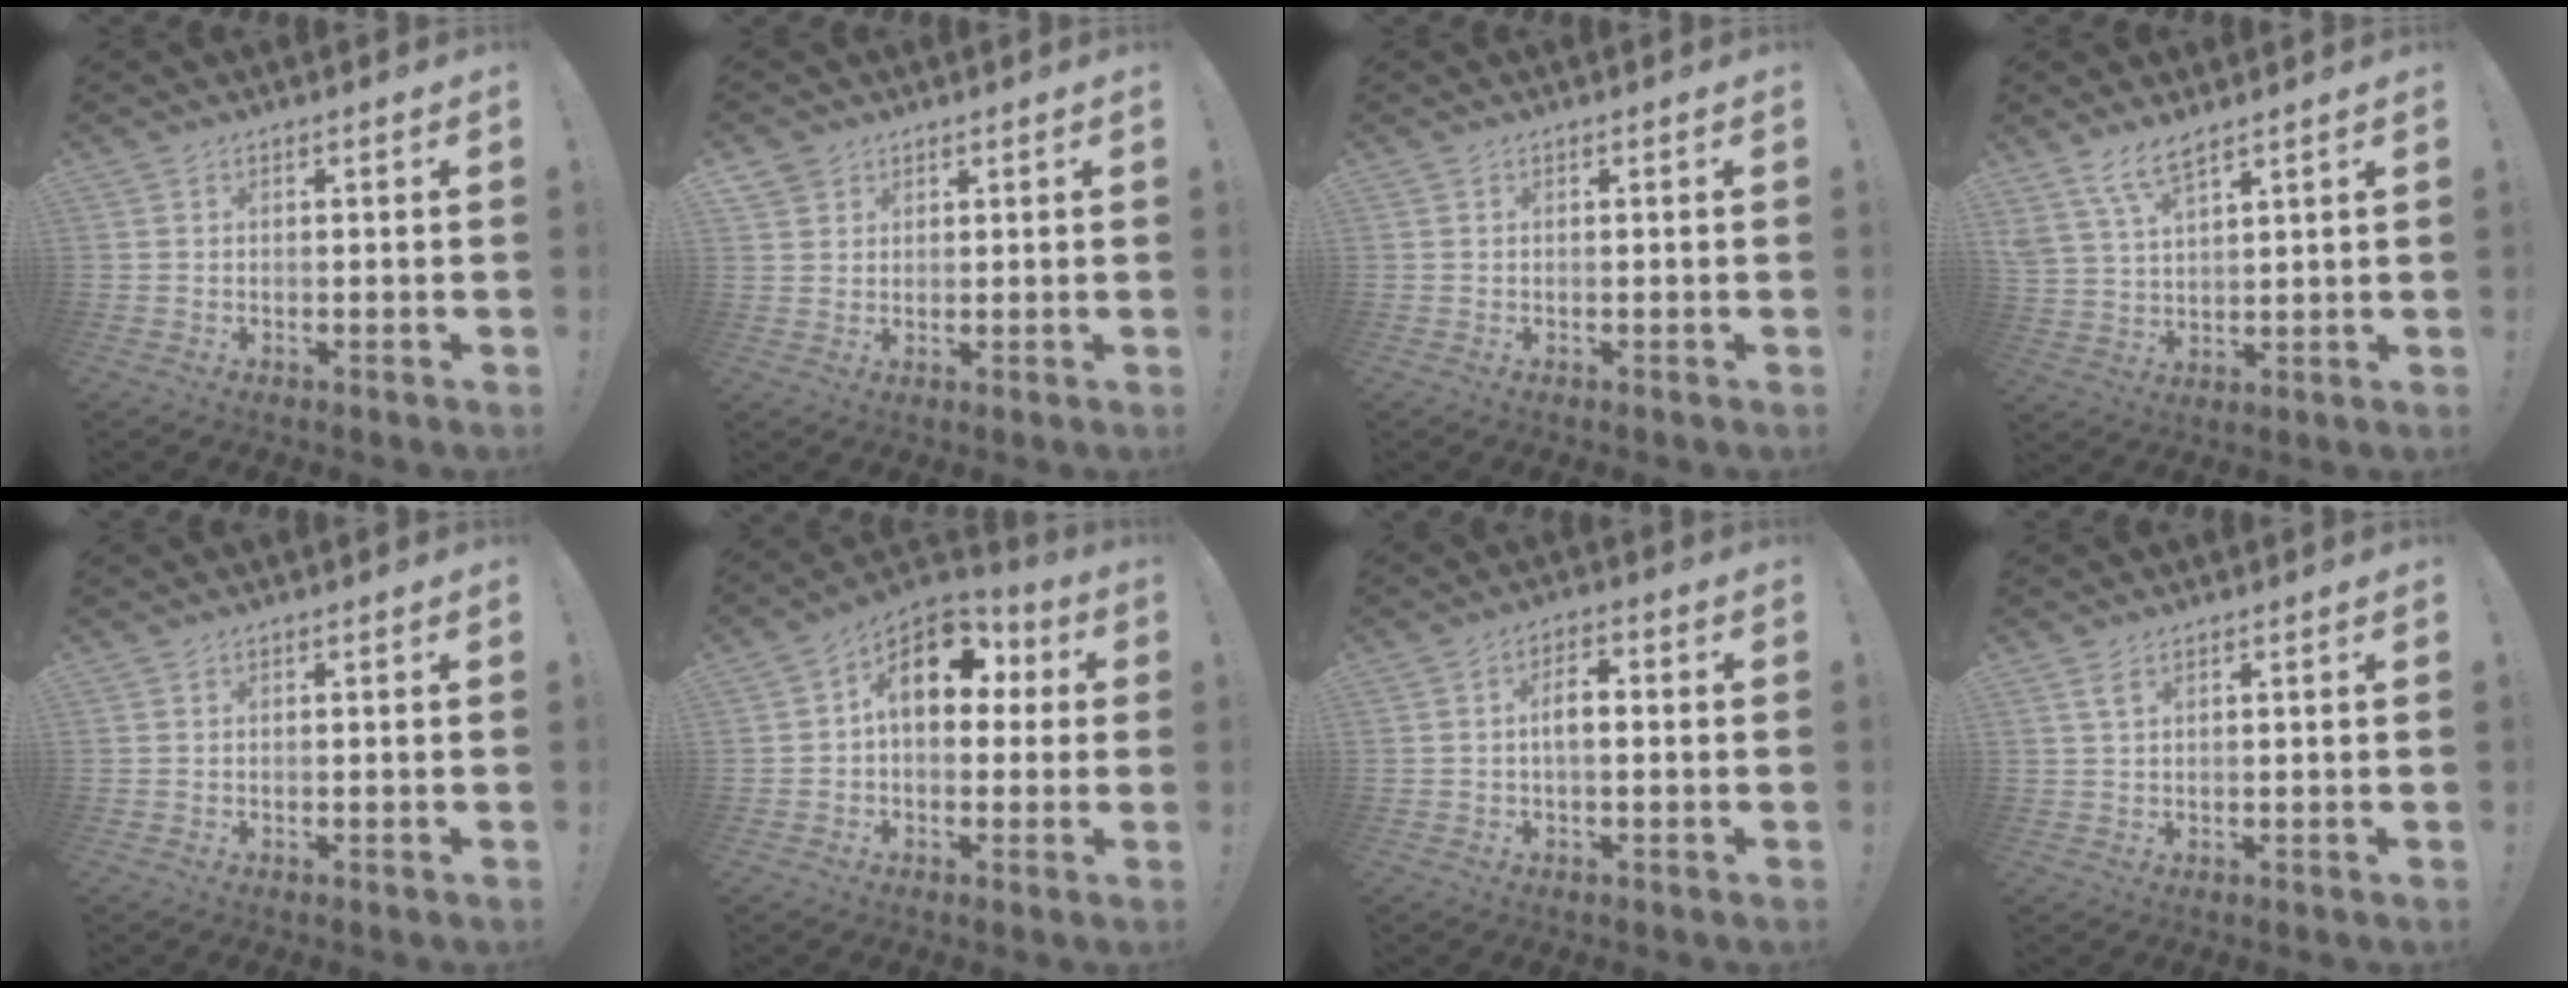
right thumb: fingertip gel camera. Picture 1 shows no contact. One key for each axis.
{"total": 3.3, "fx": 2.3, "fy": 2.3, "fz": 0.4, "tx": -0.007, "ty": -0.010, "tz": 0.042}
{"total": 0.0}
{"total": 7.8, "fx": 6.0, "fy": 2.5, "fz": 4.2, "tx": -0.087, "ty": -0.024, "tz": 0.115}
{"total": 0.0}
{"total": 15.2, "fx": 4.5, "fy": 9.9, "fz": 10.6, "tx": -0.148, "ty": -0.001, "tz": 0.084}
{"total": 5.3, "fx": -0.1, "fy": 2.5, "fz": 4.7, "tx": -0.070, "ty": 0.006, "tz": -0.005}
{"total": 2.4, "fx": 1.2, "fy": 0.9, "fz": 1.9, "tx": -0.034, "ty": -0.002, "tz": 0.020}